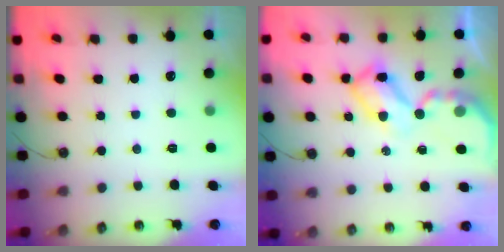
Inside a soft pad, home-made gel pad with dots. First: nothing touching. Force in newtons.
{"total": 9.5, "press": 9.4, "slide": 0.8}